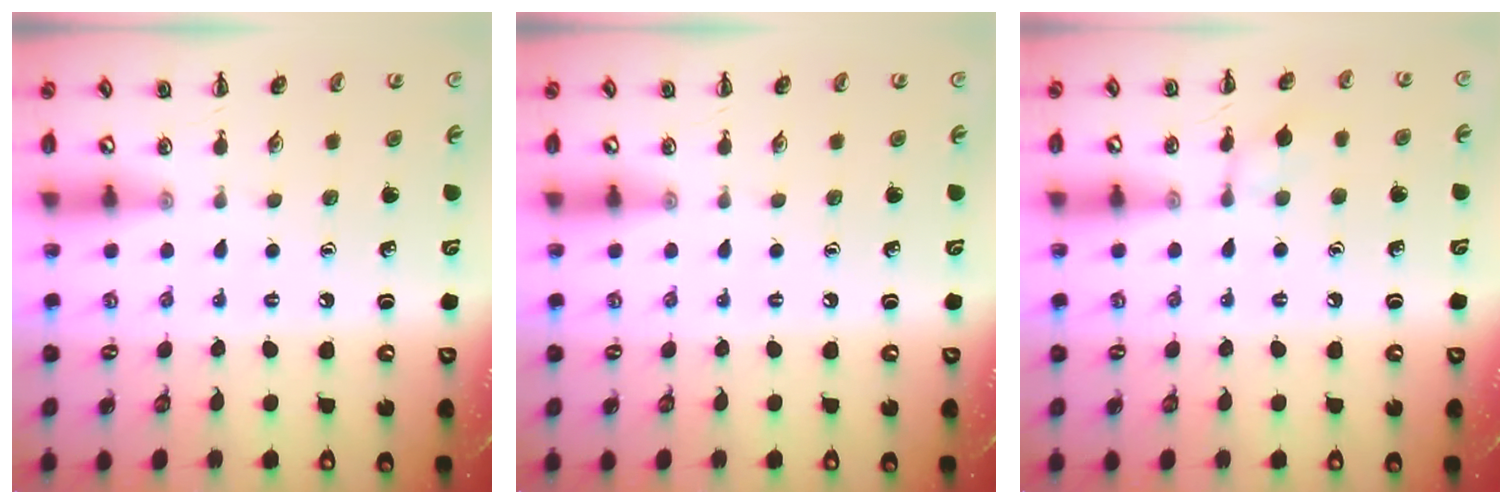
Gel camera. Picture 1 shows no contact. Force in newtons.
{"total": 0.0}
{"total": 6.3, "press": 5.9, "slide": 2.2}